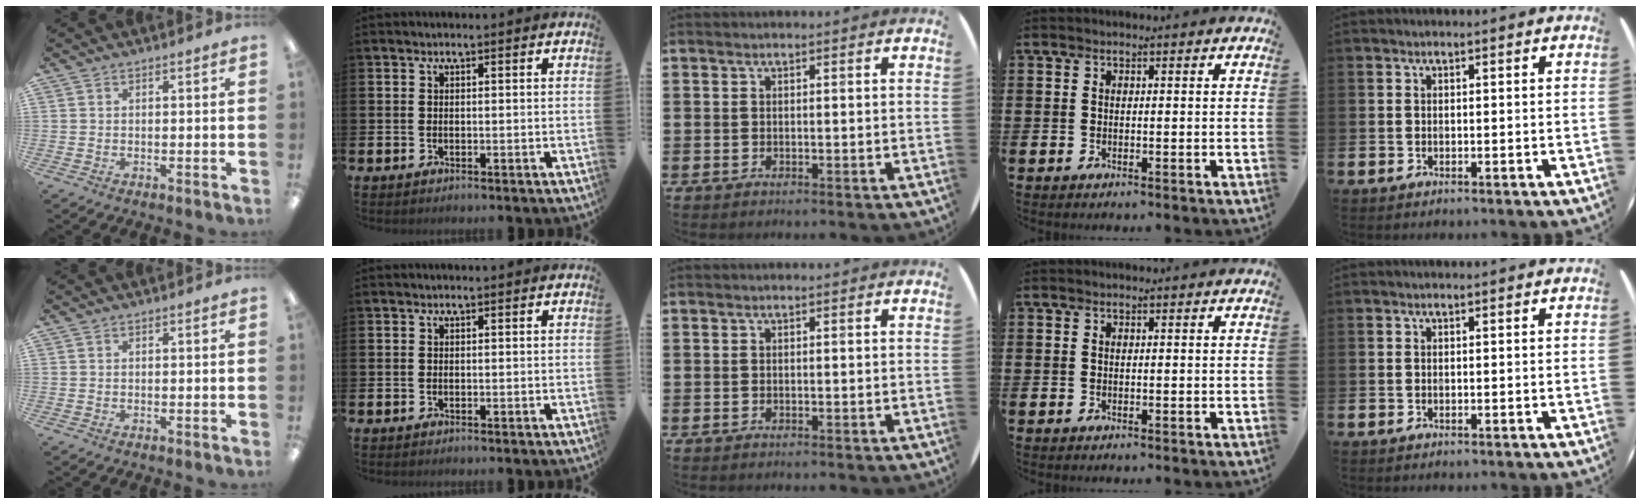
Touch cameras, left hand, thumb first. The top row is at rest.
{}